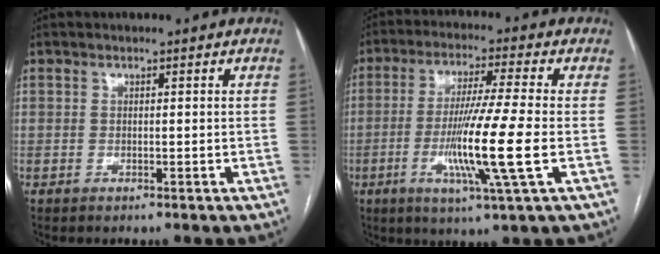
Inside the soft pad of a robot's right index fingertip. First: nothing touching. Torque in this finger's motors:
{"motor_torque": [1.94, -0.20, 0.96, 0.21]}